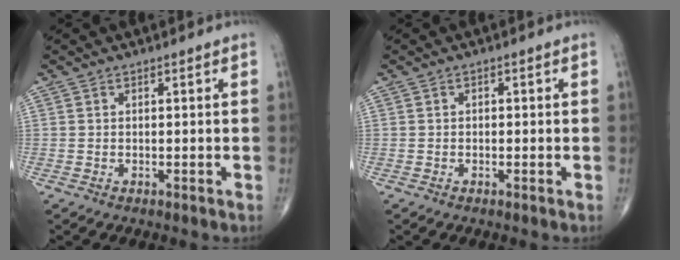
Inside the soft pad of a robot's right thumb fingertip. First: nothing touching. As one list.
[{"total": 0.5, "force": [-0.1, 0.4, 0.3], "torque": [0.003, 0.002, -0.006]}]